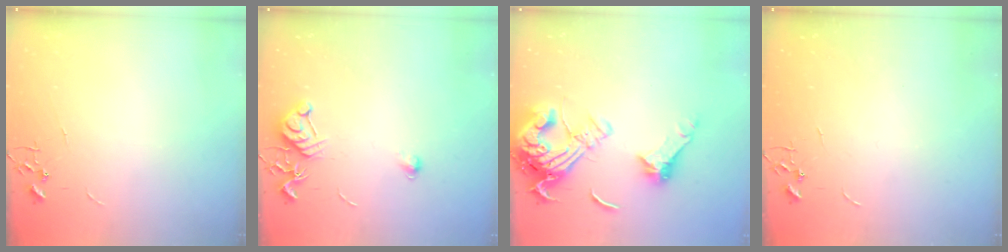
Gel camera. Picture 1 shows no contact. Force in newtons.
{"total": 8.7, "press": 8.7, "slide": 0.7}
{"total": 20.6, "press": 20.5, "slide": 2.2}
{"total": 0.0}